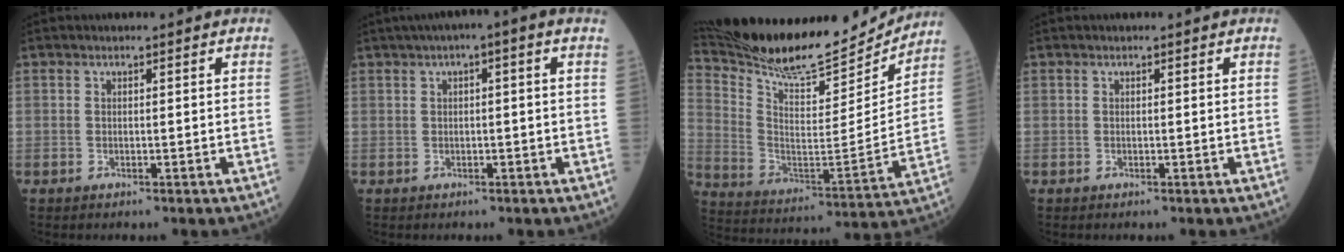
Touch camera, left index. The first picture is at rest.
{"total": 4.2, "force": [1.9, 0.2, 3.7], "torque": [-0.058, 0.023, 0.025]}
{"total": 23.0, "force": [21.5, 3.5, 7.6], "torque": [-0.147, -0.044, 0.335]}
{"total": 0.0}